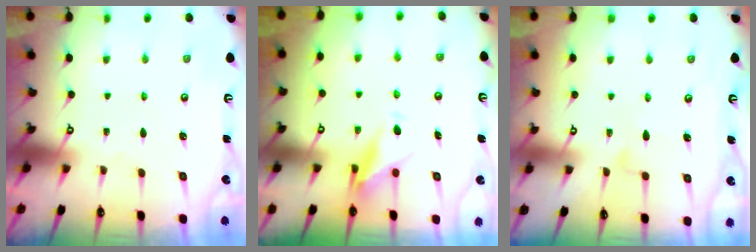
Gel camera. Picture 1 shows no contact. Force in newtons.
{"total": 9.7, "press": 9.7, "slide": 0.7}
{"total": 6.5, "press": 6.5, "slide": 0.3}